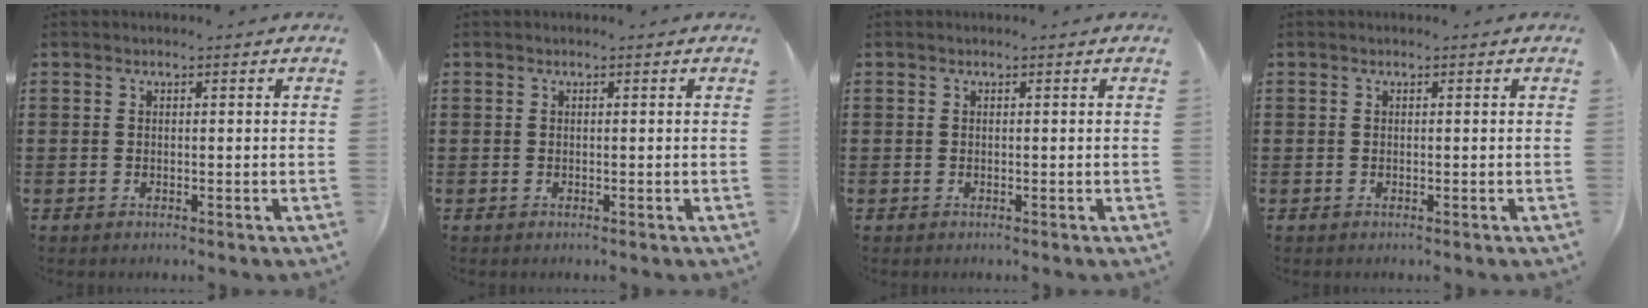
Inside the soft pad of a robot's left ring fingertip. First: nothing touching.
{"total": 0.0}
{"total": 0.0}
{"total": 0.0}